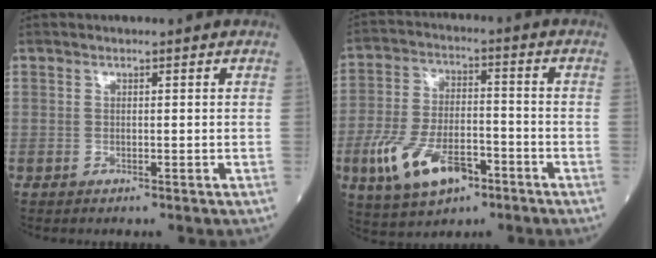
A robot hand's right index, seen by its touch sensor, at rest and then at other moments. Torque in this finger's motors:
{"motor_torque": [1.12, -1.02, 0.59, 0.13]}